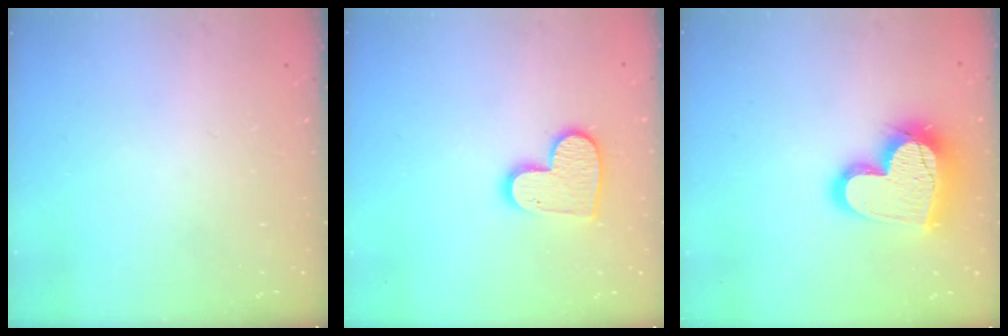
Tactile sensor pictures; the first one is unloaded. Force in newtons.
{"total": 11.1, "press": 11.1, "slide": 0.8}
{"total": 20.2, "press": 20.1, "slide": 1.6}